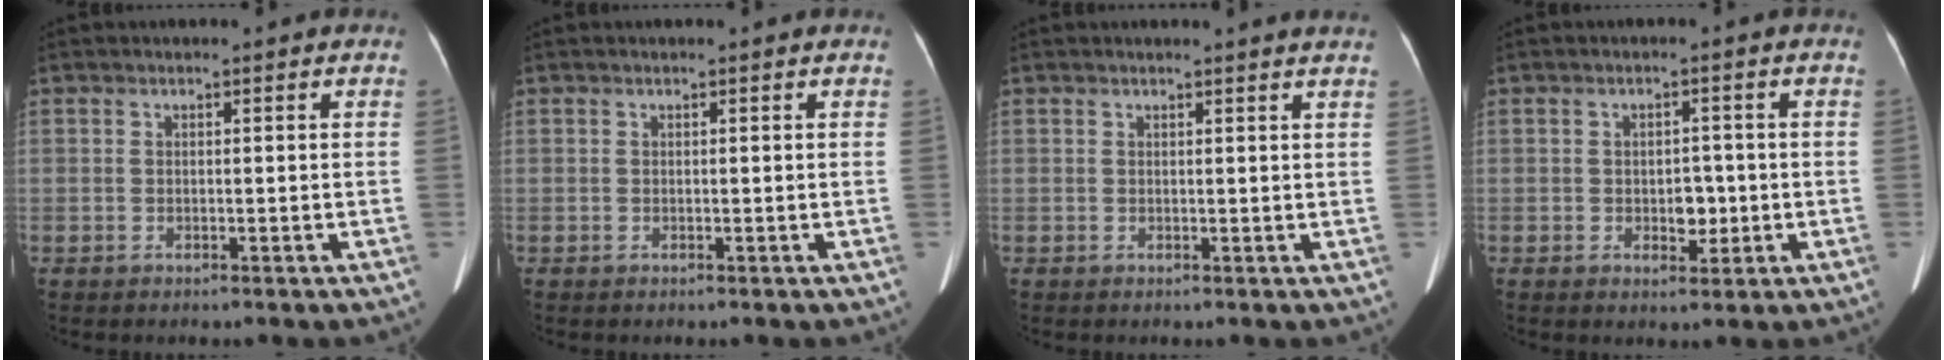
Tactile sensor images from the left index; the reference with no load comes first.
{"total": 0.0}
{"total": 3.1, "force": [2.9, -0.5, 1.0], "torque": [-0.017, -0.003, 0.023]}
{"total": 3.2, "force": [-0.6, 2.0, 2.4], "torque": [-0.030, 0.003, -0.002]}